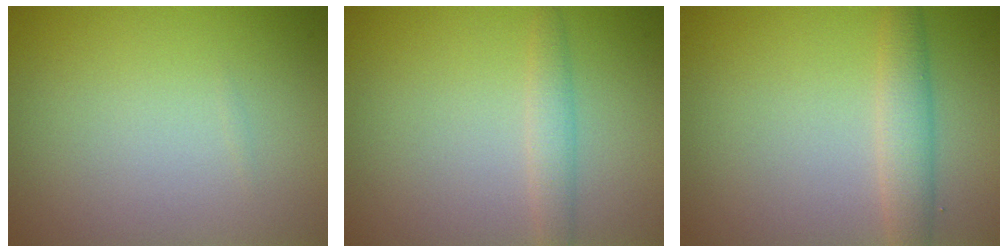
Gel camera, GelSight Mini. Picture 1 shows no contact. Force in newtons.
{"total": 1.6, "press": 1.6, "slide": 0.0}
{"total": 2.5, "press": 2.5, "slide": 0.2}